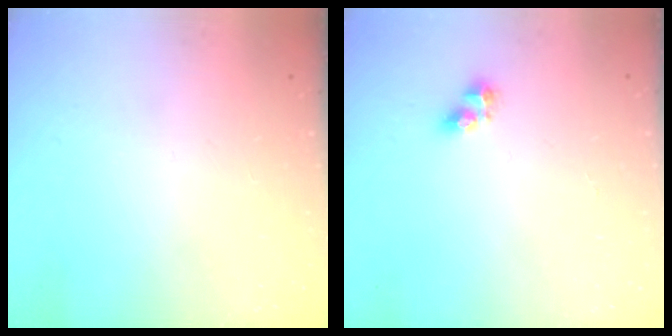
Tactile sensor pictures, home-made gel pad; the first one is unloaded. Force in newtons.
{"total": 5.1, "press": 5.0, "slide": 0.4}